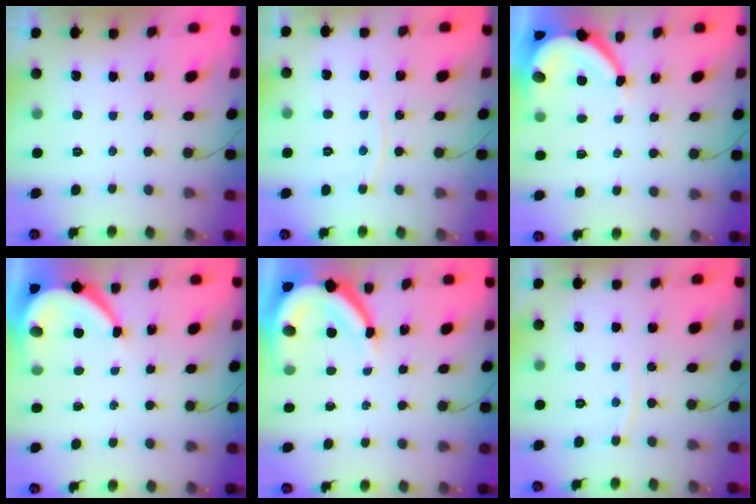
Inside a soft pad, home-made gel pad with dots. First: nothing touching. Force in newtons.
{"total": 5.2, "press": 5.2, "slide": 0.7}
{"total": 5.9, "press": 5.9, "slide": 0.8}
{"total": 8.1, "press": 8.0, "slide": 0.9}
{"total": 10.4, "press": 10.4, "slide": 1.3}
{"total": 5.4, "press": 5.3, "slide": 0.8}